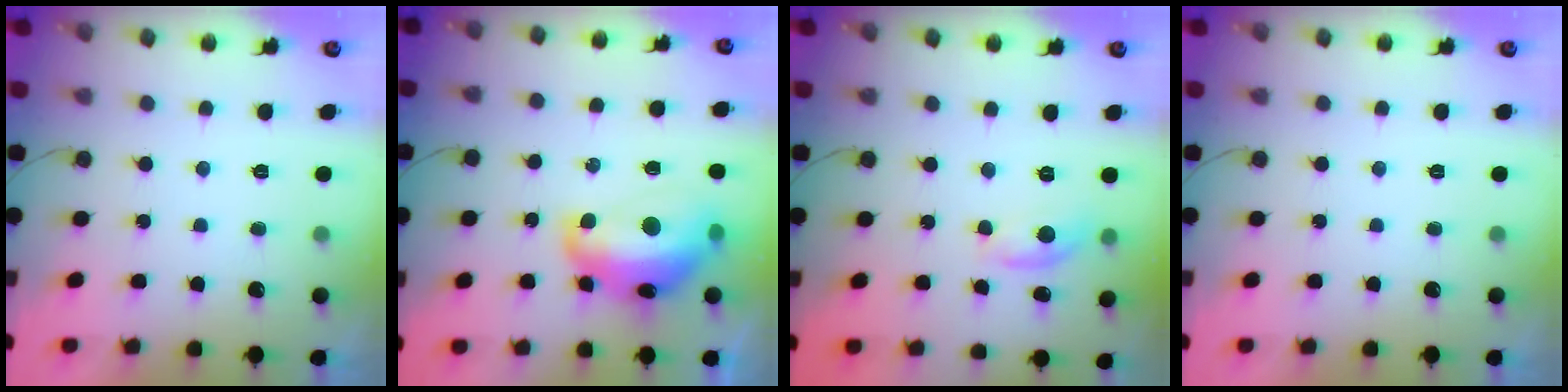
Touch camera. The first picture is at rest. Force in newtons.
{"total": 16.2, "press": 16.2, "slide": 1.1}
{"total": 7.0, "press": 7.0, "slide": 0.4}
{"total": 0.0}